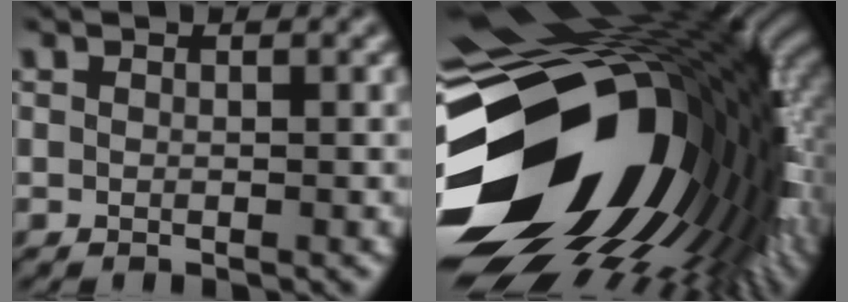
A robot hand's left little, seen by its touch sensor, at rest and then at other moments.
{"total": 19.9, "force": [-3.1, 12.6, 15.1], "torque": [-0.296, -0.056, -0.037]}